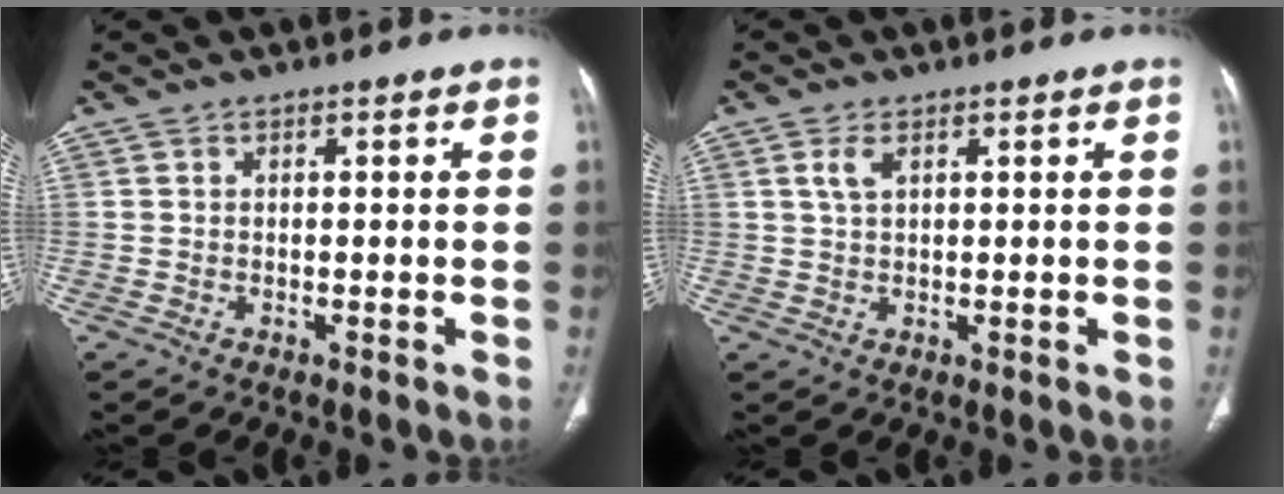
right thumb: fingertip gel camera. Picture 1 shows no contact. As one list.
[{"total": 2.5, "force": [1.1, 1.2, 1.9], "torque": [-0.043, 0.004, 0.028]}]